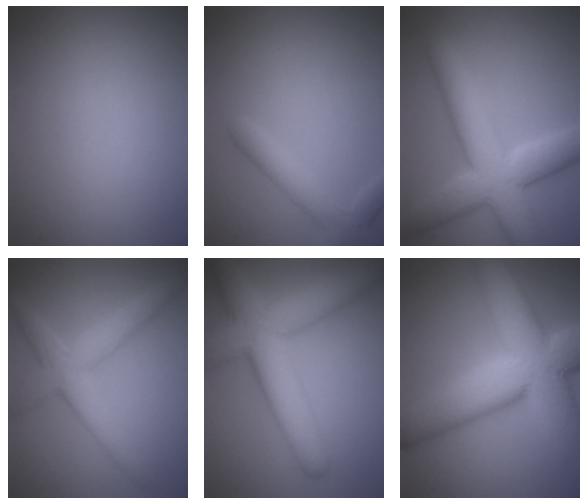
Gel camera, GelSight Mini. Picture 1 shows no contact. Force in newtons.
{"total": 3.0, "press": 3.0, "slide": 0.2}
{"total": 8.3, "press": 8.3, "slide": 0.2}
{"total": 4.4, "press": 4.4, "slide": 0.0}
{"total": 8.2, "press": 8.2, "slide": 0.3}
{"total": 13.9, "press": 13.9, "slide": 1.0}